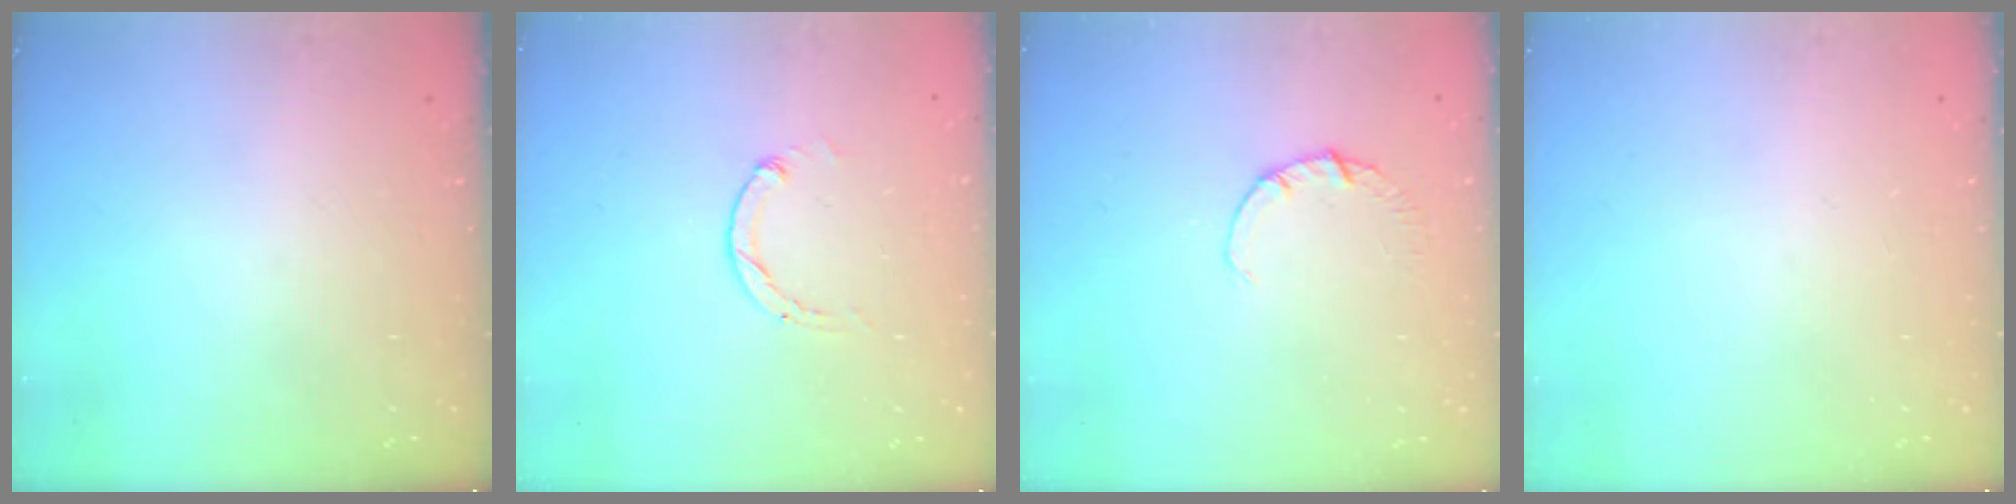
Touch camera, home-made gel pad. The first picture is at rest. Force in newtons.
{"total": 1.2, "press": 1.2, "slide": 0.3}
{"total": 1.9, "press": 1.9, "slide": 0.3}
{"total": 0.0}